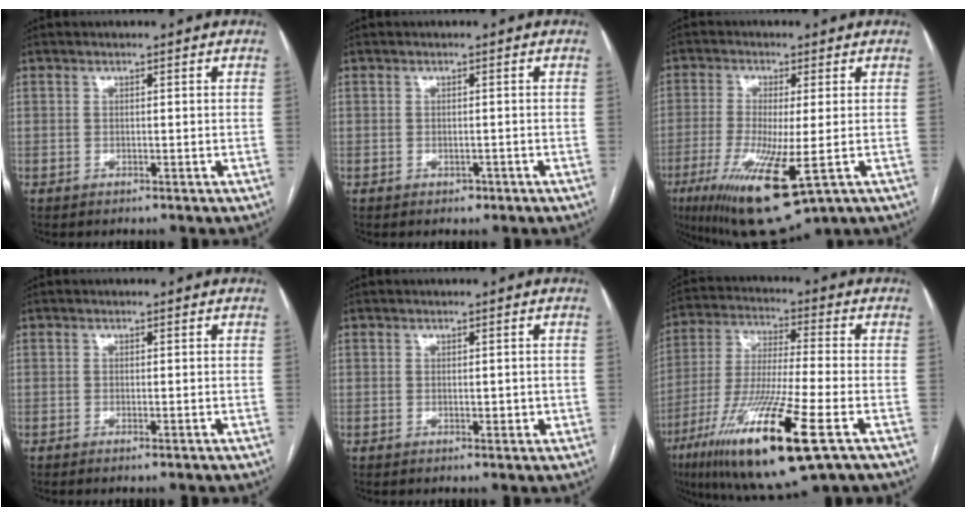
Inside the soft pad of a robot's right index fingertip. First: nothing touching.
{"total": 1.1, "force": [-0.8, 0.6, 0.4], "torque": [-0.004, 0.001, -0.008]}
{"total": 13.7, "force": [-5.3, 2.0, 12.5], "torque": [-0.238, -0.044, -0.081]}
{"total": 0.6, "force": [-0.5, -0.3, 0.3], "torque": [-0.005, 0.000, -0.008]}
{"total": 1.7, "force": [-0.1, 1.0, 1.3], "torque": [-0.016, 0.002, 0.002]}
{"total": 20.0, "force": [-9.4, 1.5, 17.6], "torque": [-0.354, -0.045, -0.165]}